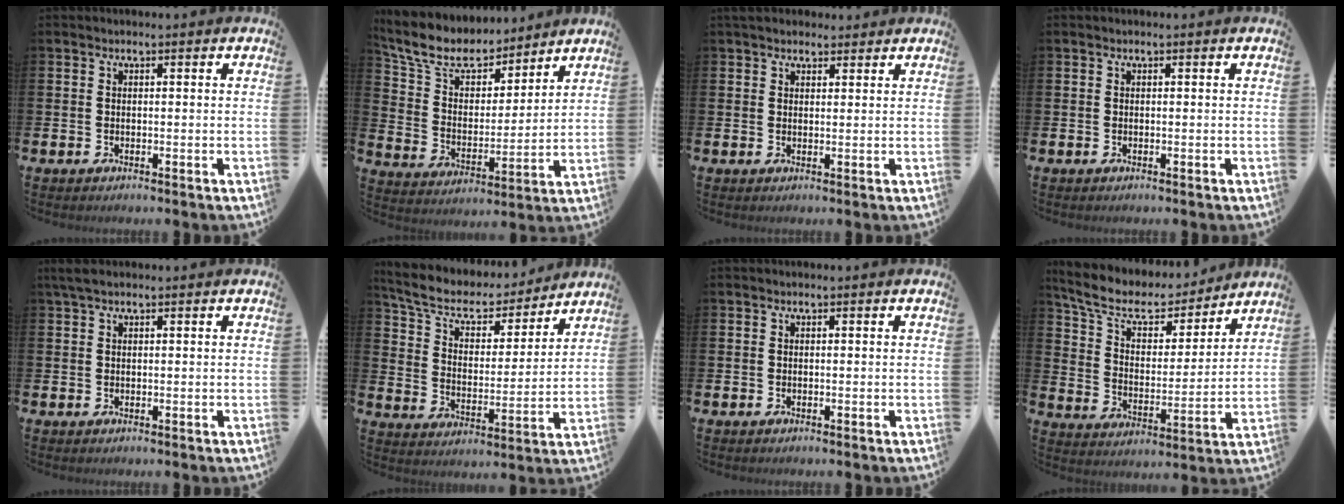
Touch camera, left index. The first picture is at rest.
{"total": 9.8, "force": [8.6, 3.8, 2.8], "torque": [-0.104, -0.050, 0.157]}
{"total": 2.7, "force": [2.4, 1.1, 0.4], "torque": [-0.004, -0.004, 0.043]}
{"total": 0.0}
{"total": 1.9, "force": [1.3, 0.5, 1.2], "torque": [-0.032, 0.009, 0.024]}
{"total": 7.9, "force": [7.0, 3.0, 2.4], "torque": [-0.088, -0.044, 0.122]}
{"total": 0.0}
{"total": 9.1, "force": [7.8, 3.6, 3.1], "torque": [-0.099, -0.048, 0.135]}